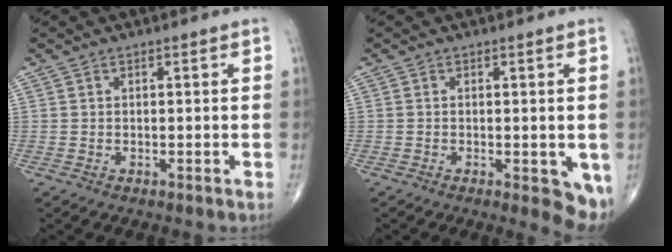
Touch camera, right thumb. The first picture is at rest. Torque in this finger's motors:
{"motor_torque": [0.00, 0.38, 0.07, -0.13, 0.03]}